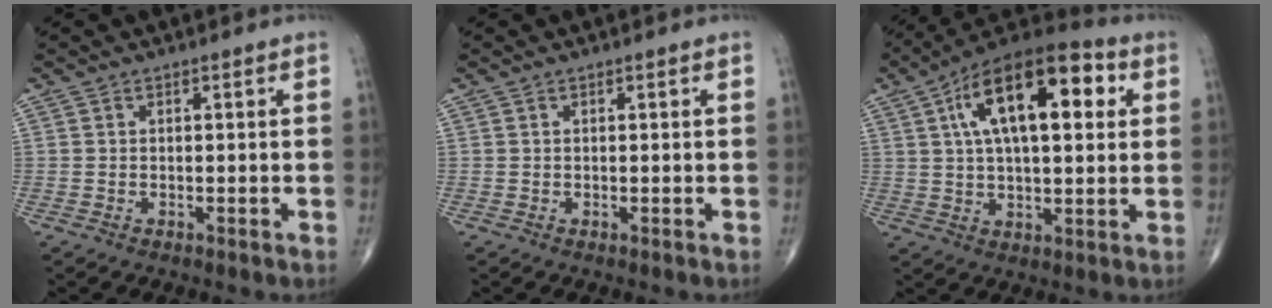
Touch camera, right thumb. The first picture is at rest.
{"total": 0.0}
{"total": 20.6, "force": [6.1, 9.3, 17.4], "torque": [-0.266, 0.017, 0.088]}